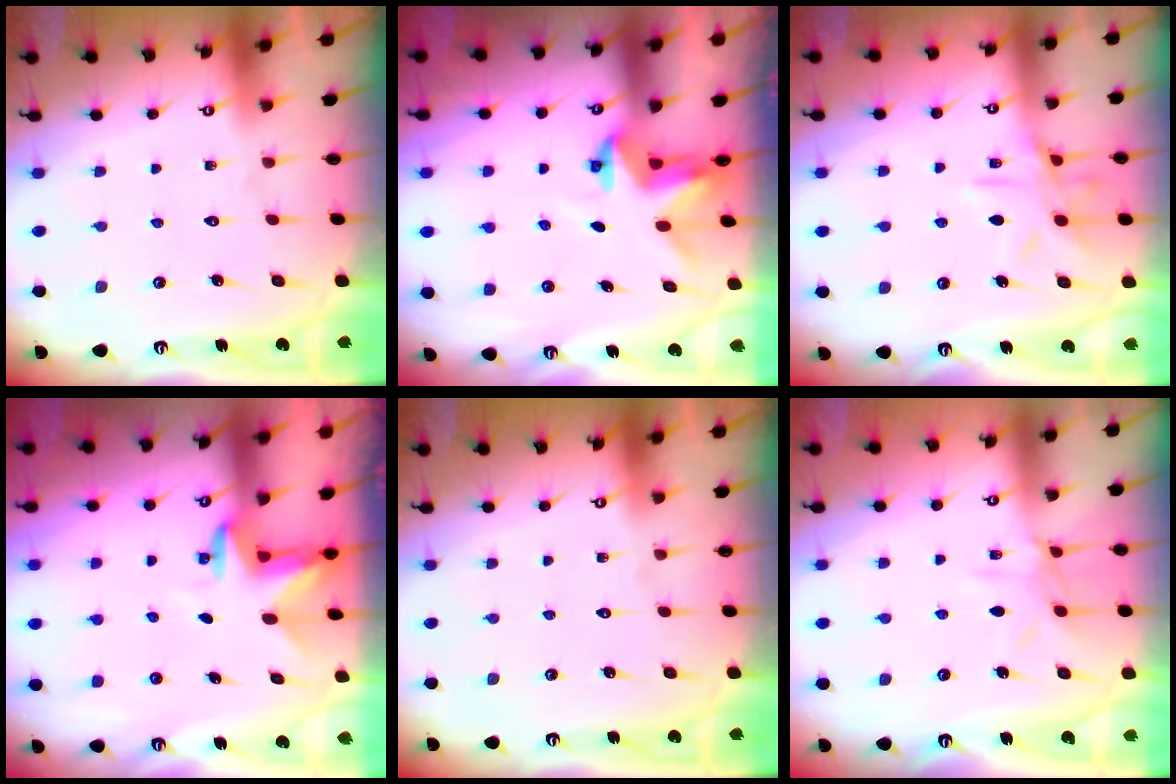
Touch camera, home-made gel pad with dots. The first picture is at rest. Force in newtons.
{"total": 3.0, "press": 3.0, "slide": 0.0}
{"total": 11.0, "press": 10.9, "slide": 0.7}
{"total": 3.1, "press": 3.0, "slide": 0.7}
{"total": 0.0}
{"total": 6.9, "press": 6.9, "slide": 0.7}